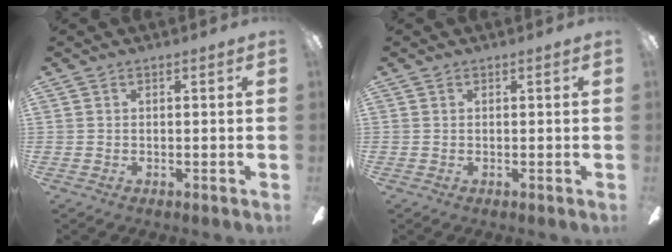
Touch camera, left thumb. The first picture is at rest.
{"total": 0.0}